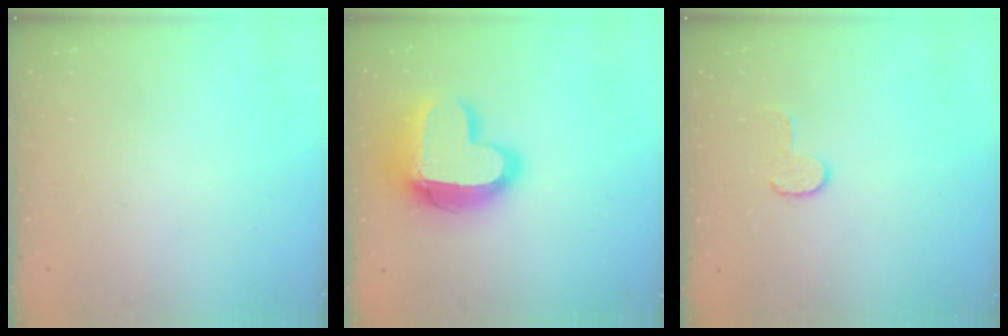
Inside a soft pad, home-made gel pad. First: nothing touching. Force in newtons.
{"total": 18.9, "press": 18.9, "slide": 1.2}
{"total": 5.9, "press": 5.9, "slide": 0.4}